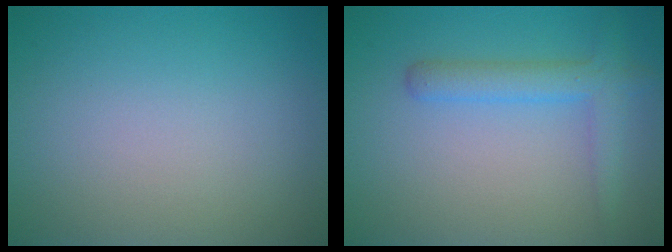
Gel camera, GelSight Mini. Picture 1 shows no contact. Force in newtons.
{"total": 3.0, "press": 3.0, "slide": 0.2}